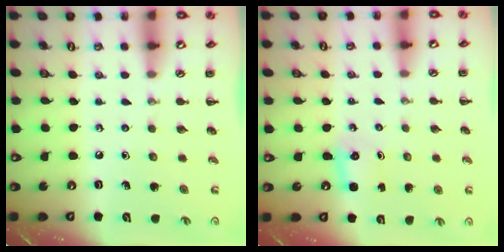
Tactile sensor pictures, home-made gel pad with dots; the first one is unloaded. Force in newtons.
{"total": 2.5, "press": 2.4, "slide": 0.8}